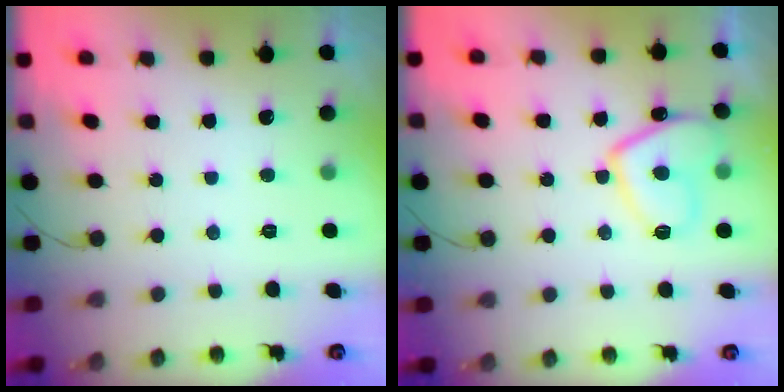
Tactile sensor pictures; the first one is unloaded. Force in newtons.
{"total": 10.3, "press": 10.2, "slide": 1.6}